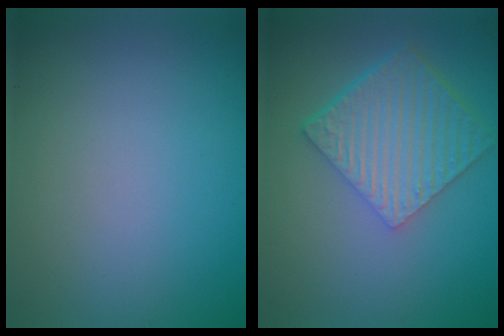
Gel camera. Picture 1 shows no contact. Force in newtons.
{"total": 6.4, "press": 4.5, "slide": 4.6}